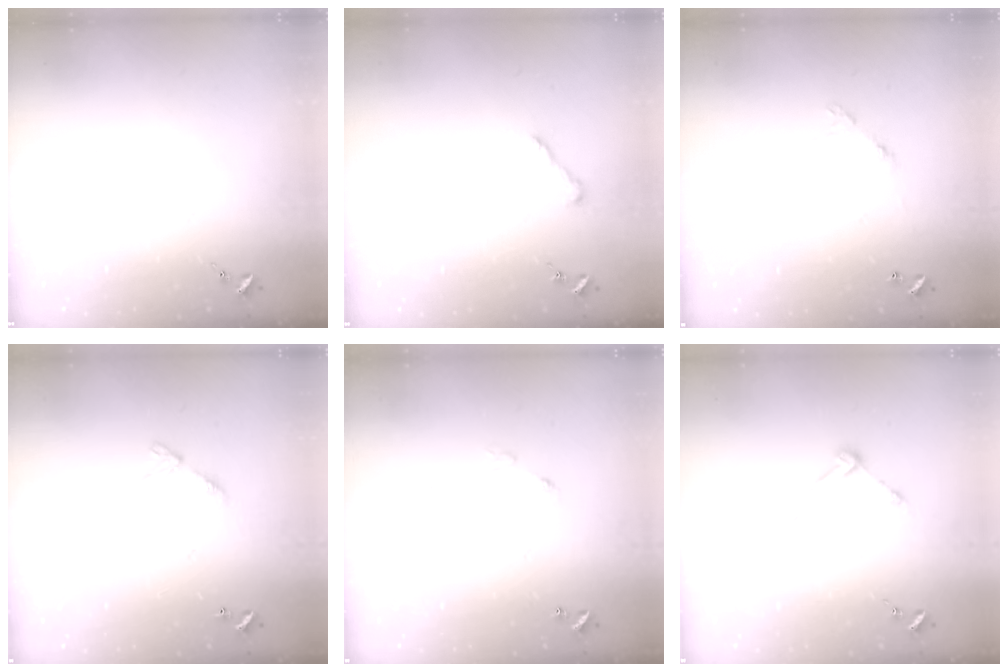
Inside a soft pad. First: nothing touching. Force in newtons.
{"total": 3.6, "press": 3.6, "slide": 0.4}
{"total": 4.6, "press": 4.6, "slide": 0.3}
{"total": 6.1, "press": 6.0, "slide": 0.6}
{"total": 4.8, "press": 4.8, "slide": 0.3}
{"total": 6.9, "press": 6.9, "slide": 0.3}